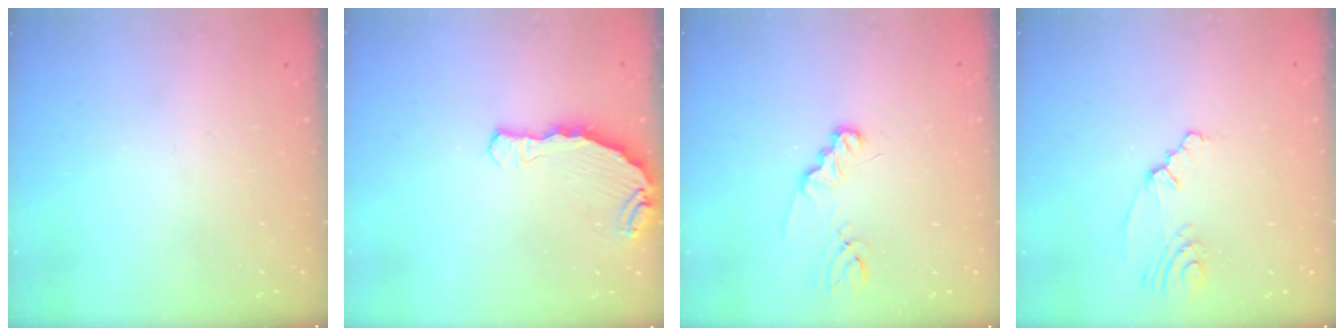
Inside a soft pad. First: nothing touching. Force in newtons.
{"total": 8.0, "press": 6.5, "slide": 4.7}
{"total": 2.1, "press": 2.1, "slide": 0.3}
{"total": 2.5, "press": 2.2, "slide": 1.2}